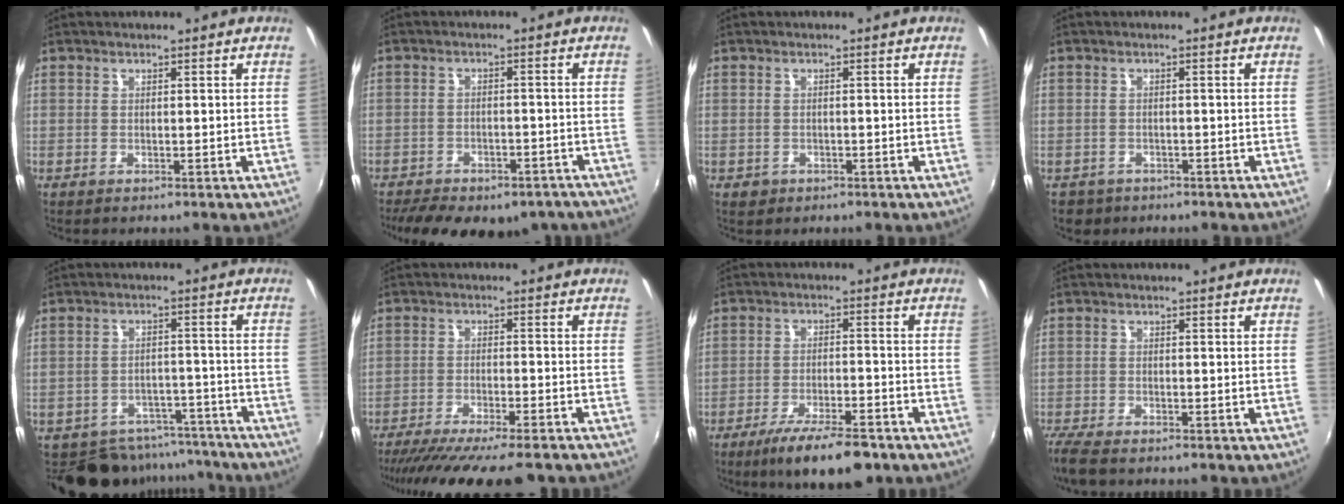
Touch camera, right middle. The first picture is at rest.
{"total": 17.7, "force": [-13.7, 7.7, 8.1], "torque": [-0.174, -0.013, -0.168]}
{"total": 1.8, "force": [-0.9, 1.5, 0.6], "torque": [-0.014, -0.001, -0.010]}
{"total": 3.2, "force": [-2.0, 2.3, 0.8], "torque": [-0.024, -0.004, -0.027]}
{"total": 12.2, "force": [-10.9, 5.3, 2.0], "torque": [-0.043, 0.030, -0.136]}
{"total": 16.6, "force": [-14.3, 1.8, 8.2], "torque": [-0.156, -0.039, -0.215]}
{"total": 11.9, "force": [-8.7, 3.0, 7.5], "torque": [-0.150, -0.019, -0.139]}
{"total": 5.4, "force": [-4.5, 1.1, 2.7], "torque": [-0.073, -0.023, -0.086]}